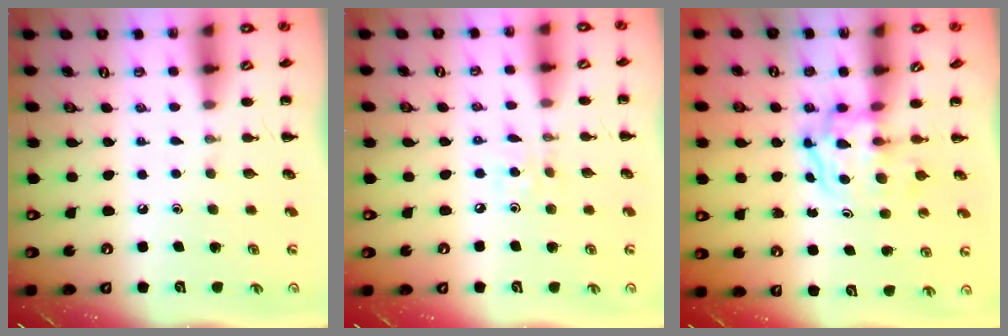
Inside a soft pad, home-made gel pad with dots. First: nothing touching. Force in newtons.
{"total": 2.2, "press": 2.1, "slide": 0.6}
{"total": 3.6, "press": 3.6, "slide": 0.4}